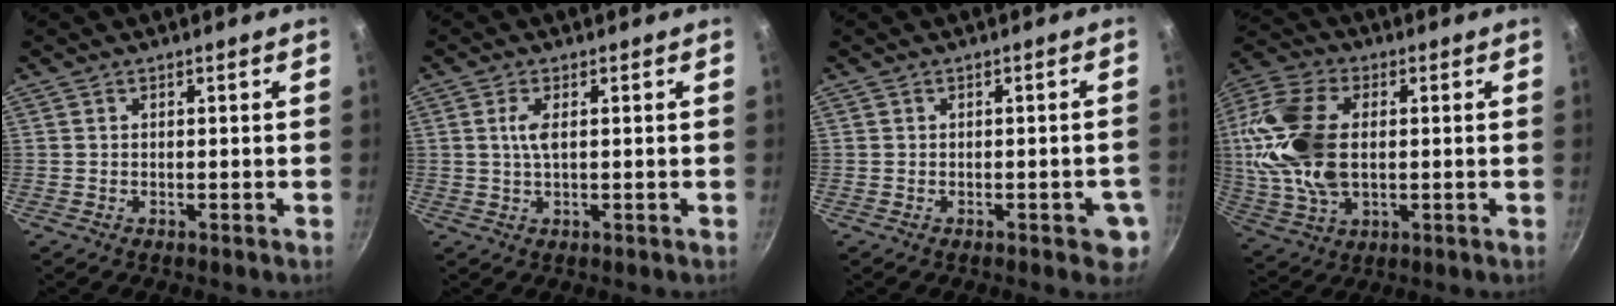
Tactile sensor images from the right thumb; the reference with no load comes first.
{"total": 3.0, "force": [0.5, 1.0, 2.7], "torque": [-0.062, 0.003, 0.010]}
{"total": 4.3, "force": [-1.4, 2.3, 3.4], "torque": [-0.019, 0.009, -0.015]}
{"total": 16.9, "force": [0.9, 10.6, 13.2], "torque": [-0.257, 0.012, 0.011]}